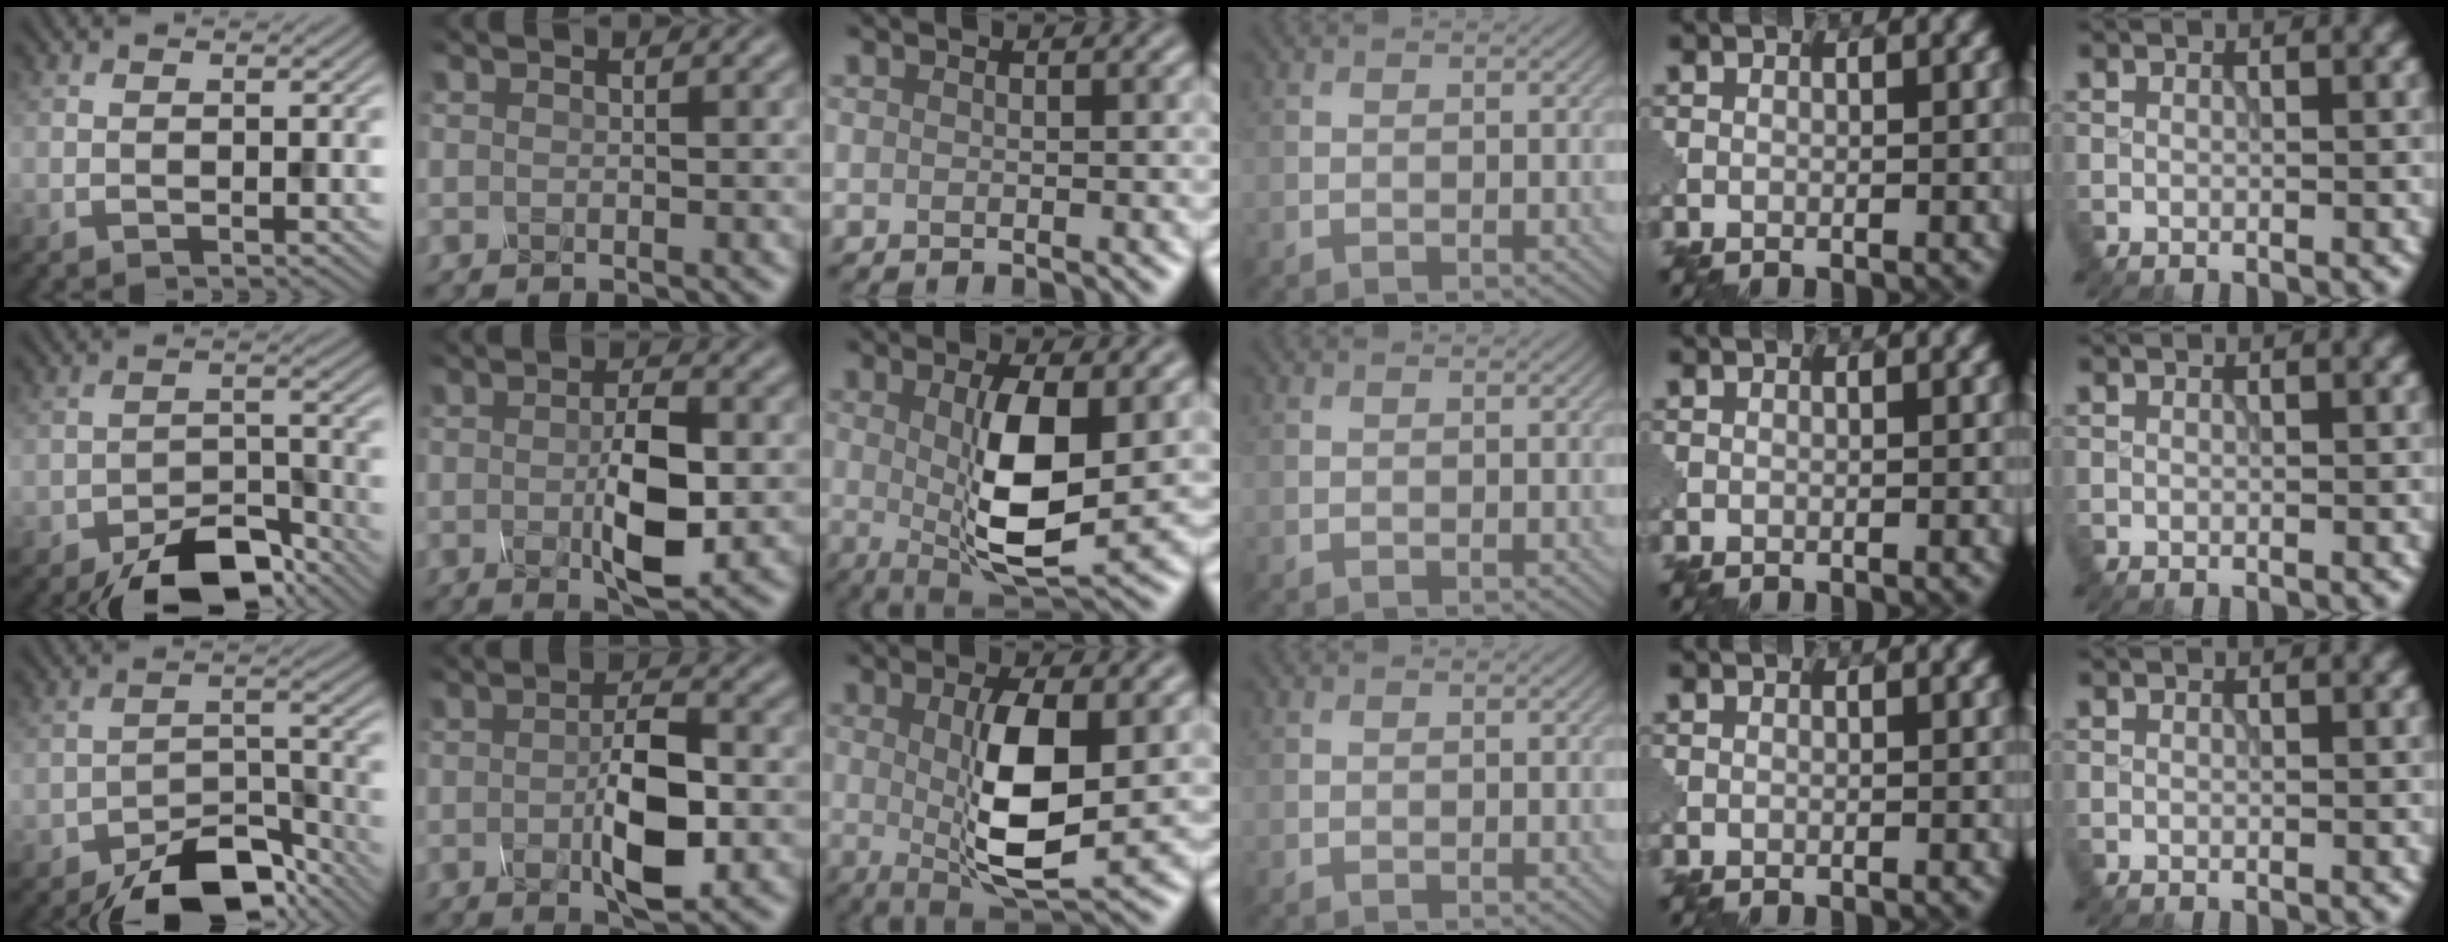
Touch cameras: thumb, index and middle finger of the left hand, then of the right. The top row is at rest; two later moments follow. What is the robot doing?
{"motion": "press", "object": "mechanical pencil"}